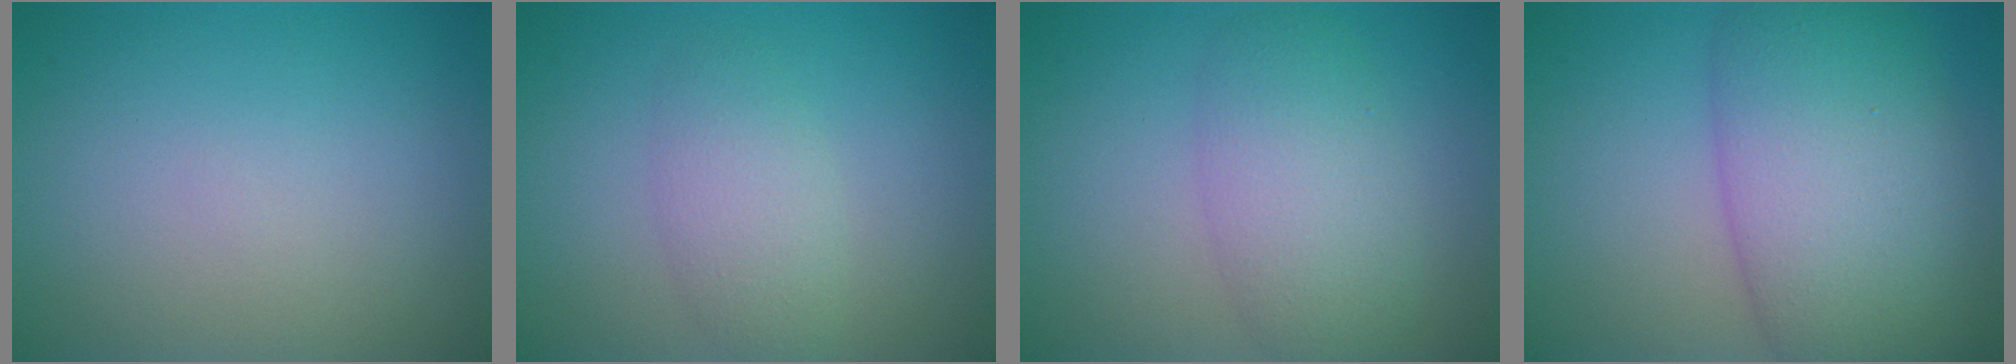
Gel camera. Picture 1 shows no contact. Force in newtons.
{"total": 2.8, "press": 2.8, "slide": 0.1}
{"total": 4.7, "press": 4.7, "slide": 0.2}
{"total": 10.3, "press": 10.3, "slide": 0.5}